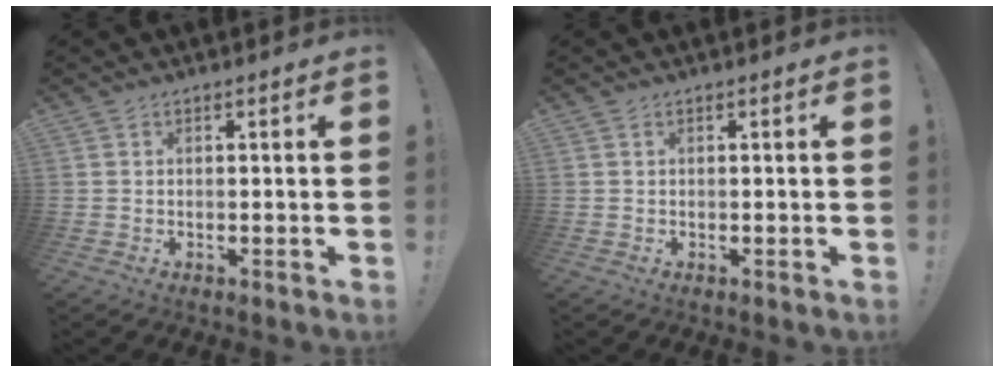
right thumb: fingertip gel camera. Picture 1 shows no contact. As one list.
[{"total": 0.0}]